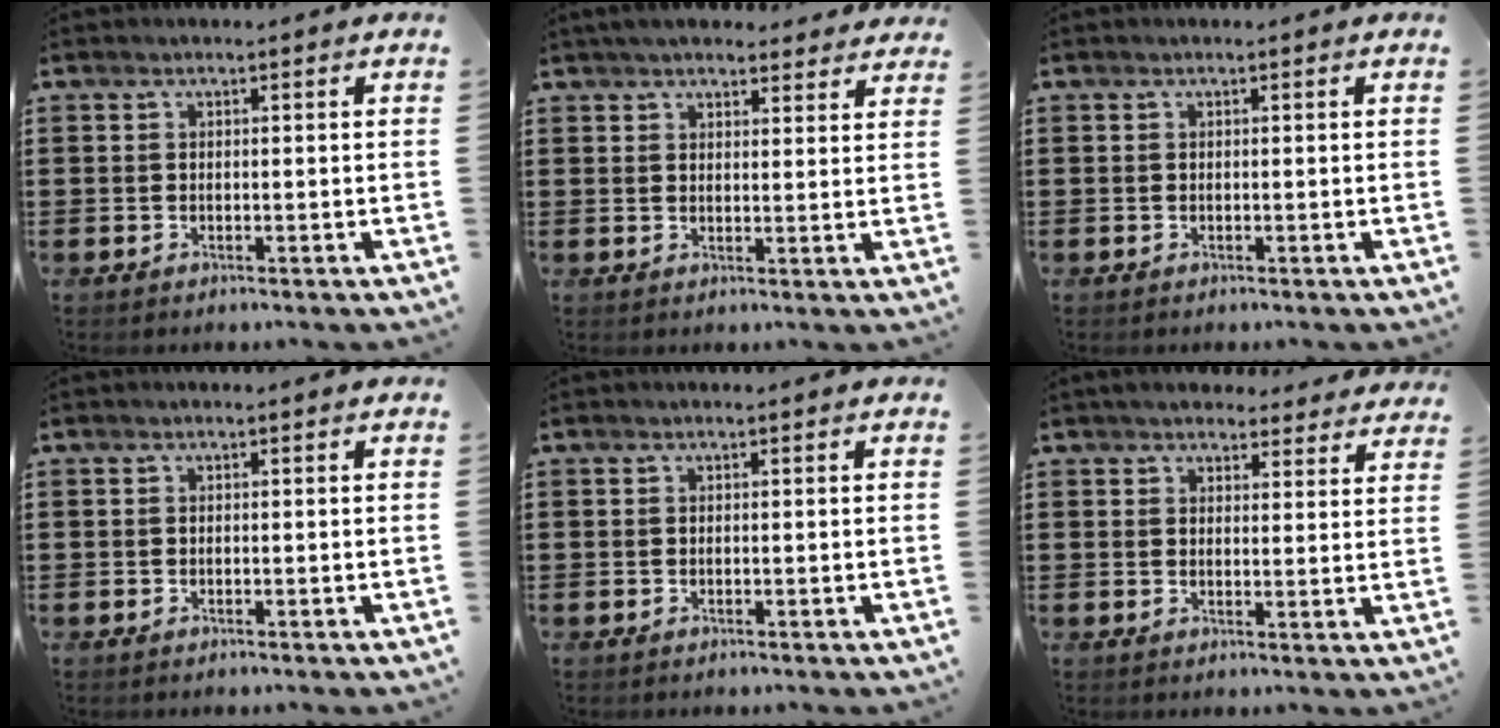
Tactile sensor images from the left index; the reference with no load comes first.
{"total": 4.2, "force": [4.0, 0.8, 1.1], "torque": [-0.031, -0.005, 0.075]}
{"total": 0.0}
{"total": 0.0}
{"total": 0.0}
{"total": 4.0, "force": [3.9, 0.8, 0.8], "torque": [-0.026, -0.012, 0.072]}